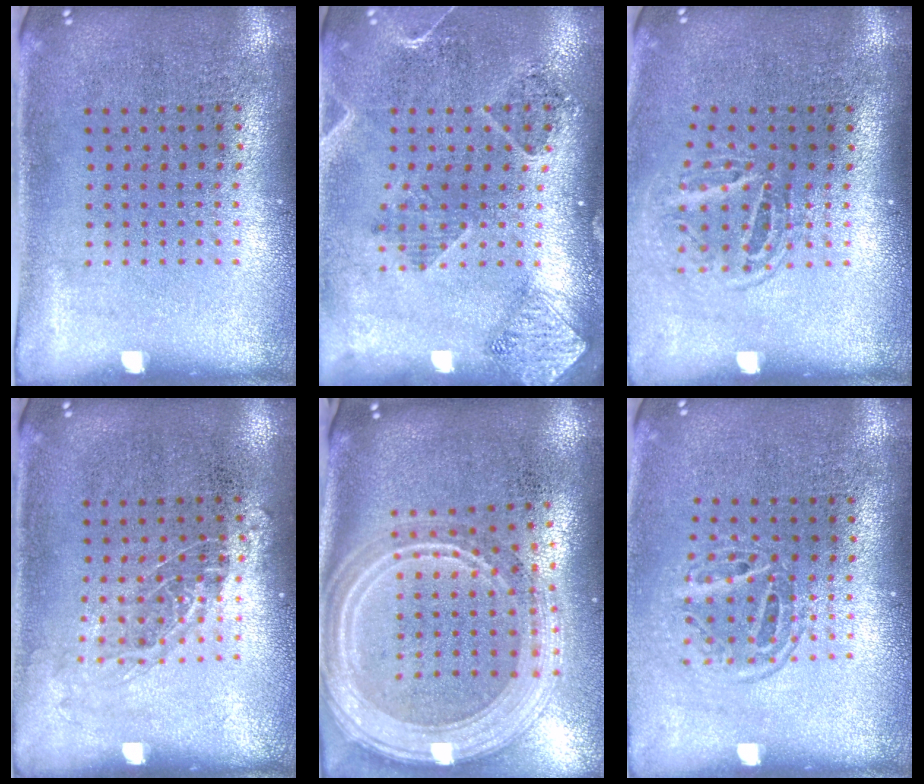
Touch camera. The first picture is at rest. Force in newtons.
{"total": 1.6, "press": 1.5, "slide": 0.4}
{"total": 1.6, "press": 1.0, "slide": 1.2}
{"total": 1.0, "press": 0.9, "slide": 0.5}
{"total": 3.0, "press": 2.4, "slide": 1.8}
{"total": 1.6, "press": 1.2, "slide": 1.1}